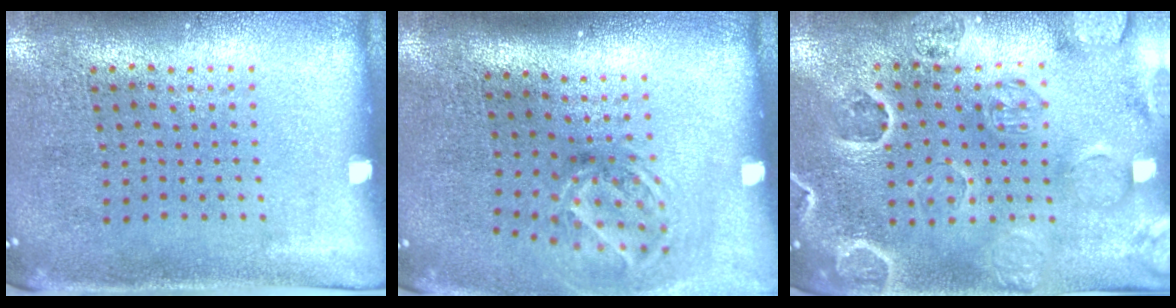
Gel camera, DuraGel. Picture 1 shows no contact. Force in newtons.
{"total": 1.9, "press": 1.3, "slide": 1.5}
{"total": 2.8, "press": 2.7, "slide": 0.6}